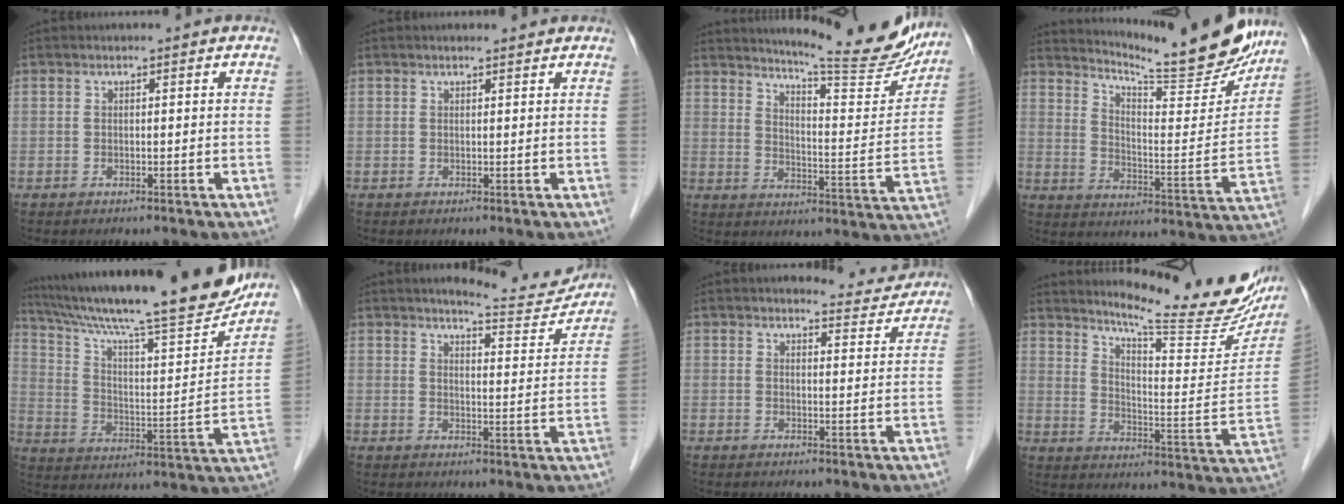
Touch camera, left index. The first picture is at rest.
{"total": 1.3, "force": [1.3, 0.1, 0.1], "torque": [-0.011, 0.001, 0.018]}
{"total": 18.6, "force": [17.1, 1.4, 7.1], "torque": [-0.102, -0.070, 0.215]}
{"total": 18.3, "force": [16.9, 0.6, 7.2], "torque": [-0.113, -0.066, 0.229]}
{"total": 25.6, "force": [21.9, 1.6, 13.2], "torque": [-0.224, -0.025, 0.323]}
{"total": 8.1, "force": [8.0, 0.7, 1.2], "torque": [-0.015, -0.019, 0.098]}
{"total": 4.3, "force": [4.3, 0.5, -0.3], "torque": [-0.001, -0.014, 0.047]}
{"total": 20.1, "force": [17.6, 1.9, 9.5], "torque": [-0.143, -0.070, 0.229]}